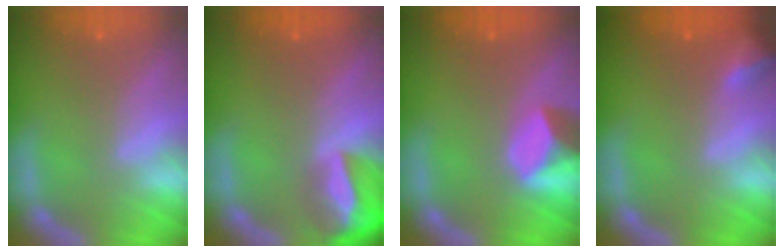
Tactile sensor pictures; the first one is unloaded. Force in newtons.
{"total": 8.5}
{"total": 4.9}
{"total": 2.4}